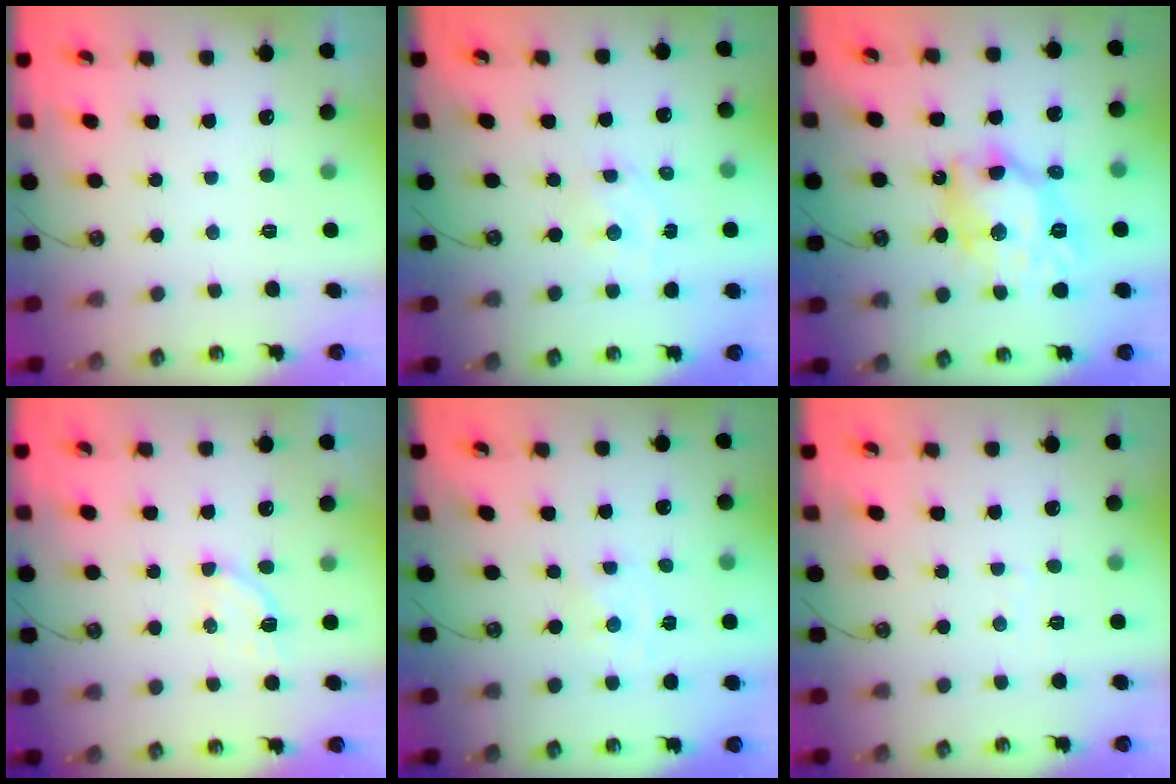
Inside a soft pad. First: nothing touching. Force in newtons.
{"total": 1.6, "press": 1.6, "slide": 0.2}
{"total": 14.2, "press": 14.1, "slide": 1.9}
{"total": 2.9, "press": 2.9, "slide": 0.7}
{"total": 0.0}
{"total": 3.5, "press": 3.4, "slide": 0.5}